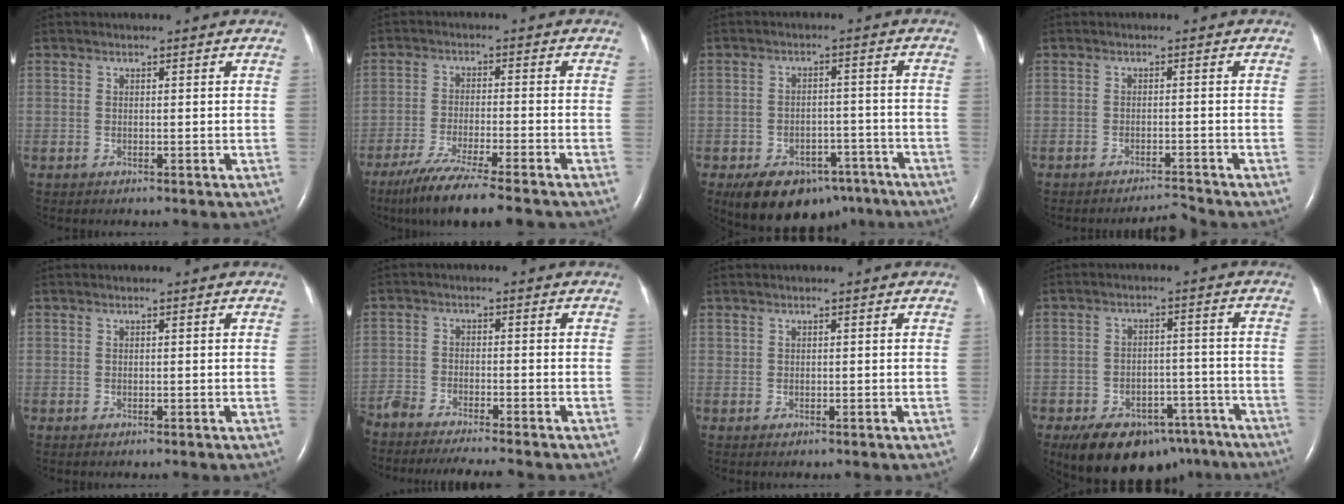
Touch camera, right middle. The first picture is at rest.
{"total": 10.7, "force": [-8.7, -0.2, 6.2], "torque": [-0.103, -0.031, -0.143]}
{"total": 9.3, "force": [-5.9, 5.9, 4.1], "torque": [-0.054, 0.018, -0.077]}
{"total": 2.3, "force": [-2.2, -0.7, -0.3], "torque": [0.004, -0.009, -0.032]}
{"total": 0.0}
{"total": 13.2, "force": [-11.9, 0.9, 5.5], "torque": [-0.094, -0.023, -0.186]}
{"total": 0.0}
{"total": 14.9, "force": [-10.7, 7.9, 6.7], "torque": [-0.101, 0.016, -0.147]}